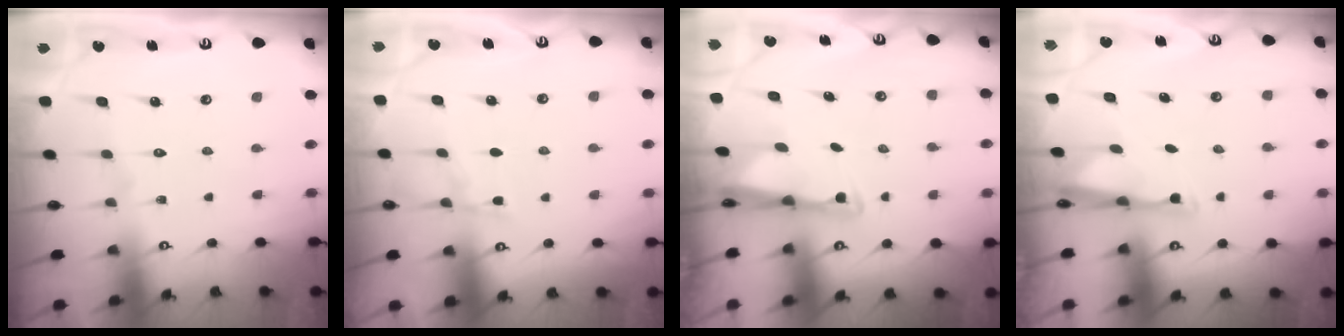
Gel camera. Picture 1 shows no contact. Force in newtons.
{"total": 4.3, "press": 4.2, "slide": 0.6}
{"total": 2.5, "press": 2.4, "slide": 0.5}
{"total": 2.9, "press": 2.8, "slide": 0.5}